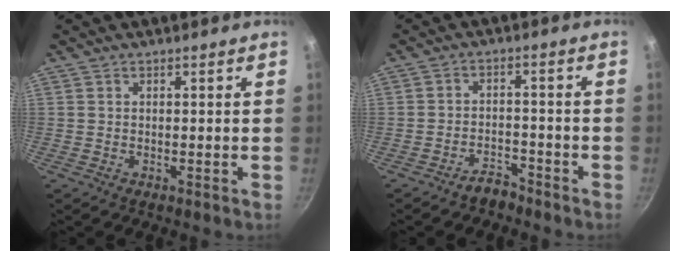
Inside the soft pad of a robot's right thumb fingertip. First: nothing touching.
{"total": 3.7, "force": [-3.2, 1.6, 0.9], "torque": [0.000, 0.036, -0.052]}